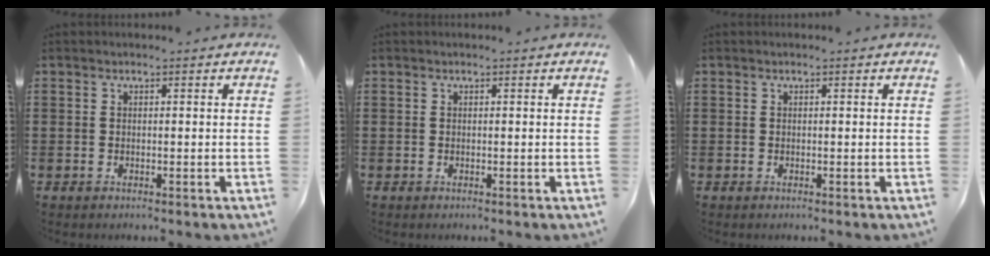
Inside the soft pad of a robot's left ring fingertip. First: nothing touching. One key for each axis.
{"total": 0.0}
{"total": 0.0}